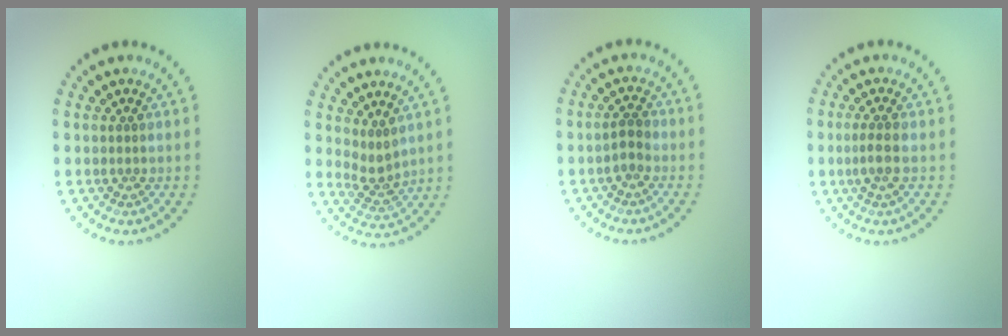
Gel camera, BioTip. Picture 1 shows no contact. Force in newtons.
{"total": 2.2, "press": 1.6, "slide": 1.5}
{"total": 1.6, "press": 1.5, "slide": 0.6}
{"total": 1.7, "press": 1.5, "slide": 0.8}